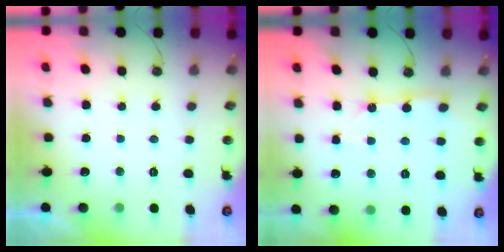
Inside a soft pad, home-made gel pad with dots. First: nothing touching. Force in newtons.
{"total": 5.9, "press": 5.9, "slide": 0.5}